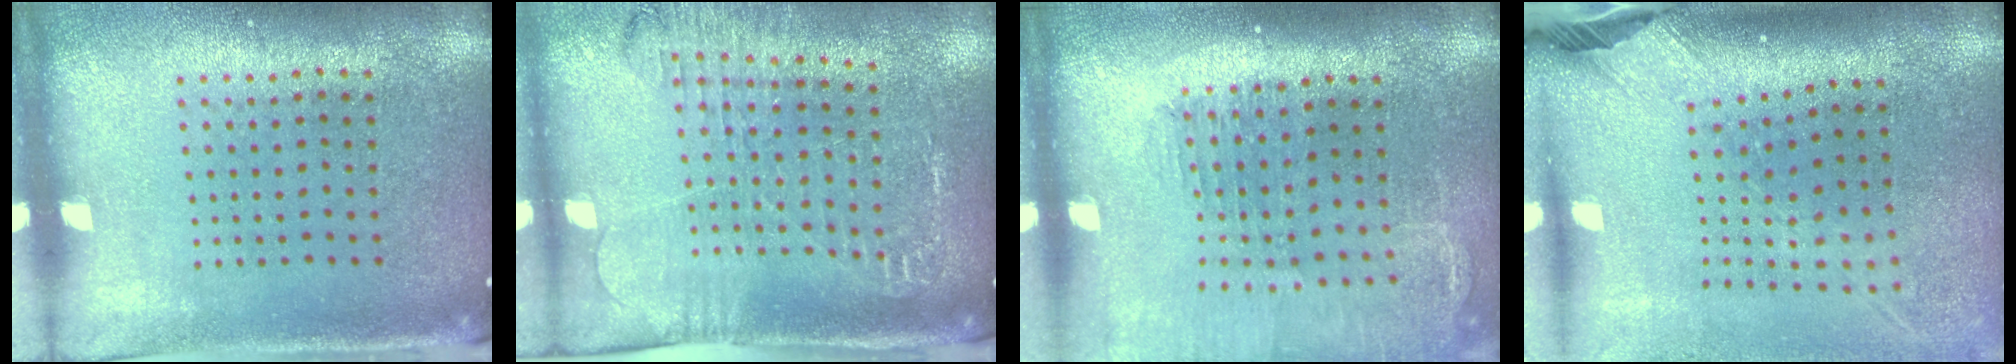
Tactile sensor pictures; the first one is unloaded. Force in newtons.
{"total": 1.9, "press": 1.9, "slide": 0.3}
{"total": 1.4, "press": 1.3, "slide": 0.3}
{"total": 2.6, "press": 1.8, "slide": 1.8}